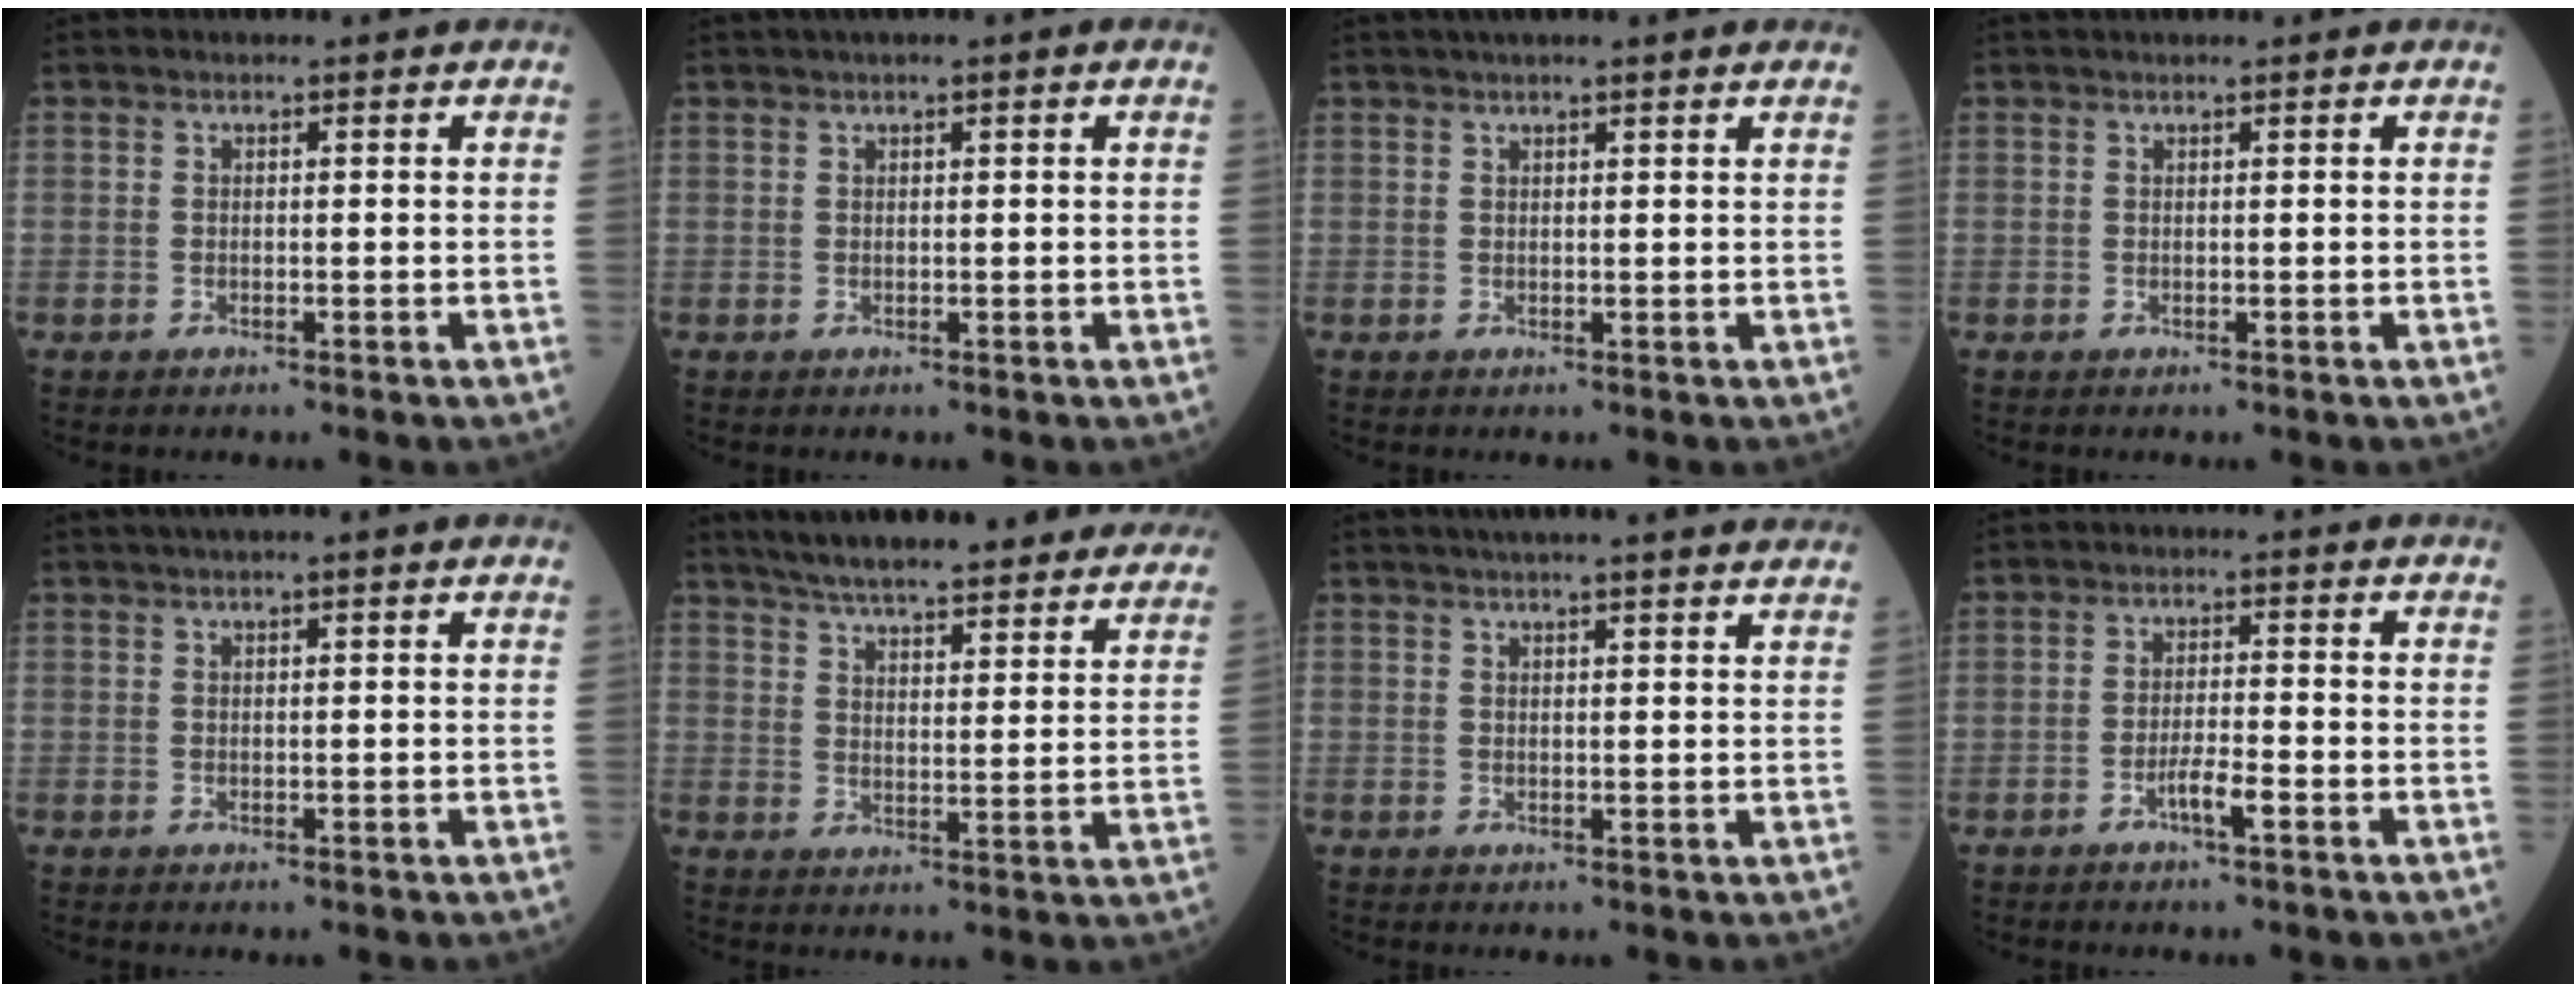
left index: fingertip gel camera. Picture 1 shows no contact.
{"total": 1.8, "force": [1.0, -0.1, 1.5], "torque": [-0.029, 0.013, 0.017]}
{"total": 5.1, "force": [4.1, -0.1, 3.0], "torque": [-0.042, 0.032, 0.059]}
{"total": 0.7, "force": [0.7, -0.1, 0.3], "torque": [-0.006, 0.014, 0.018]}
{"total": 3.8, "force": [2.9, -0.3, 2.5], "torque": [-0.033, 0.029, 0.047]}
{"total": 28.7, "force": [25.4, 4.5, 12.4], "torque": [-0.194, -0.021, 0.322]}
{"total": 13.7, "force": [12.2, 0.6, 6.2], "torque": [-0.087, 0.031, 0.145]}
{"total": 3.2, "force": [-1.7, 0.1, 2.6], "torque": [-0.051, -0.001, -0.033]}